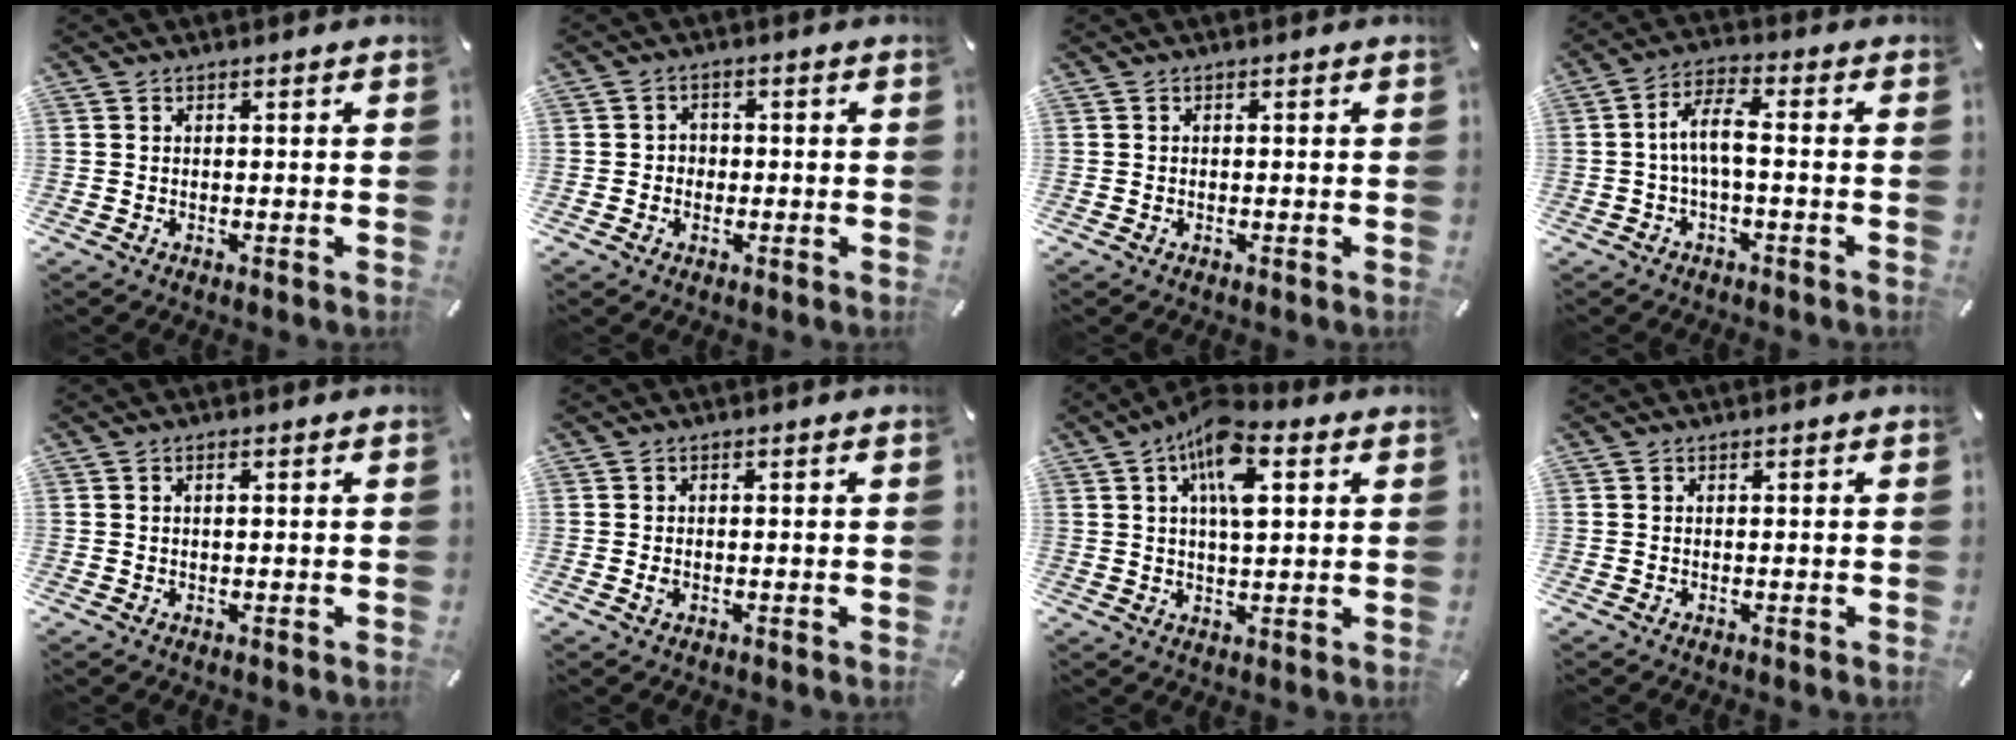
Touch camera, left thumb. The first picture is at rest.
{"total": 2.7, "force": [-0.9, 2.4, 0.5], "torque": [-0.011, 0.008, -0.021]}
{"total": 0.0}
{"total": 7.9, "force": [-0.7, 3.0, 7.3], "torque": [-0.140, 0.013, -0.013]}
{"total": 0.9, "force": [0.2, 0.4, 0.8], "torque": [-0.016, 0.003, 0.003]}
{"total": 1.0, "force": [-0.3, 0.7, 0.7], "torque": [-0.014, 0.000, -0.005]}
{"total": 11.0, "force": [4.5, 4.6, 8.9], "torque": [-0.159, -0.005, 0.075]}
{"total": 0.0}